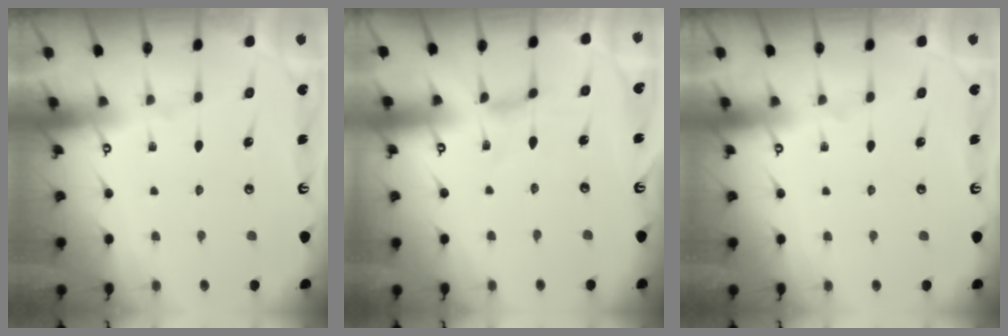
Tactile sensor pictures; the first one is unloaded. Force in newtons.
{"total": 0.6, "press": 0.6, "slide": 0.2}
{"total": 0.0}